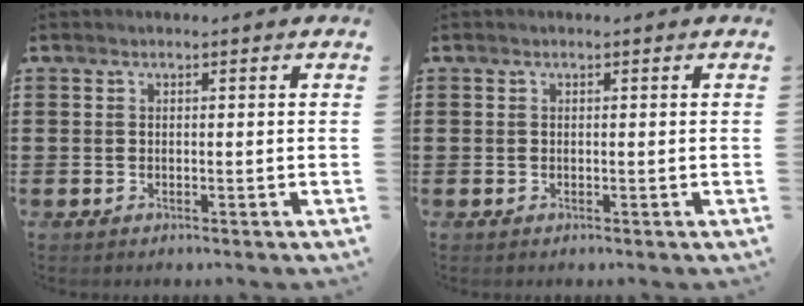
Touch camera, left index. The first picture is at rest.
{"total": 0.0}